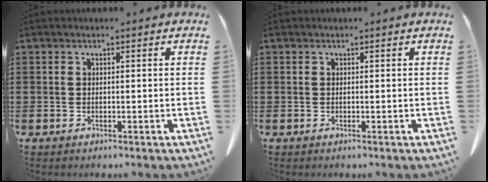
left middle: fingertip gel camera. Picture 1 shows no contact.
{"total": 0.0}